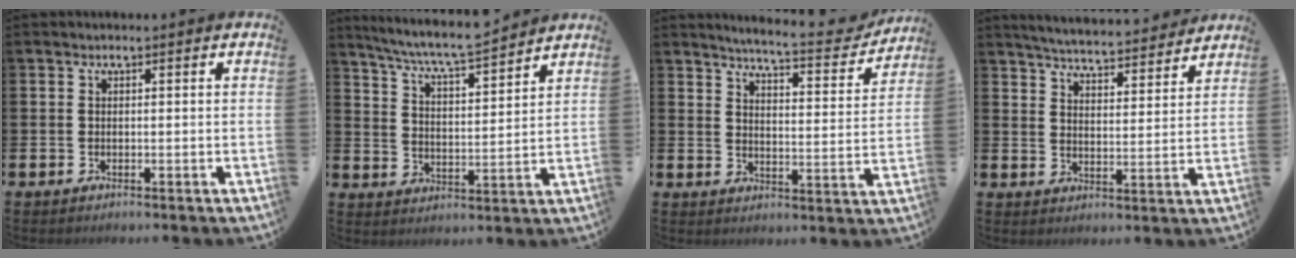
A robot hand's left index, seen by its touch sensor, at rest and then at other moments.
{"total": 7.0, "force": [6.7, 0.0, 2.1], "torque": [-0.071, -0.045, 0.117]}
{"total": 6.2, "force": [6.0, 0.3, 1.5], "torque": [-0.042, -0.047, 0.098]}
{"total": 5.5, "force": [5.5, 0.3, 0.7], "torque": [-0.030, -0.044, 0.094]}